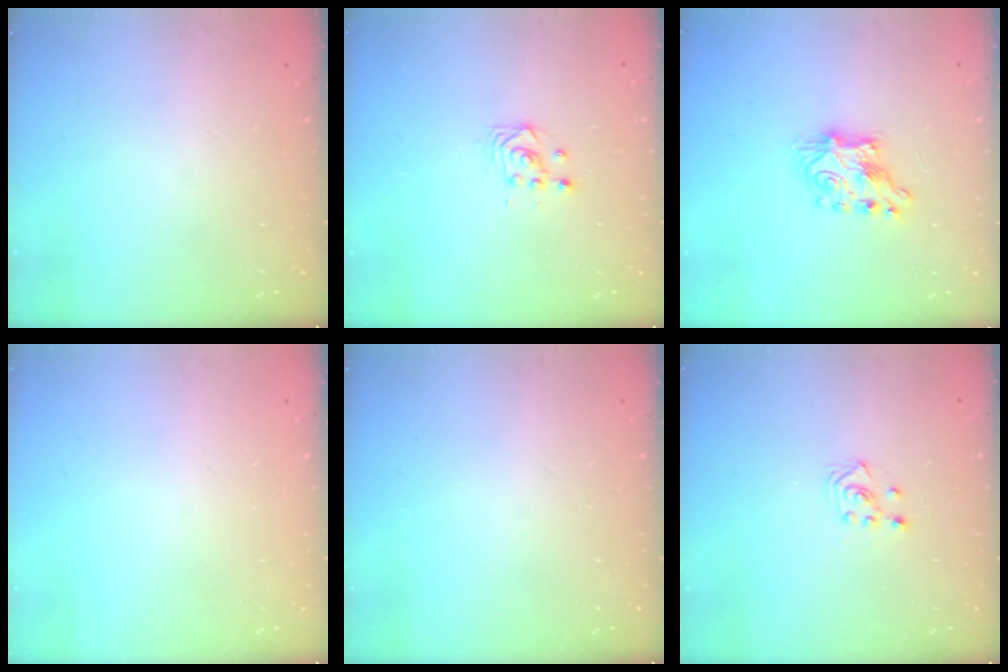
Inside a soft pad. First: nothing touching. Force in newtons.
{"total": 3.3, "press": 3.3, "slide": 0.1}
{"total": 7.2, "press": 7.2, "slide": 0.4}
{"total": 0.0}
{"total": 0.0}
{"total": 3.7, "press": 3.6, "slide": 0.8}